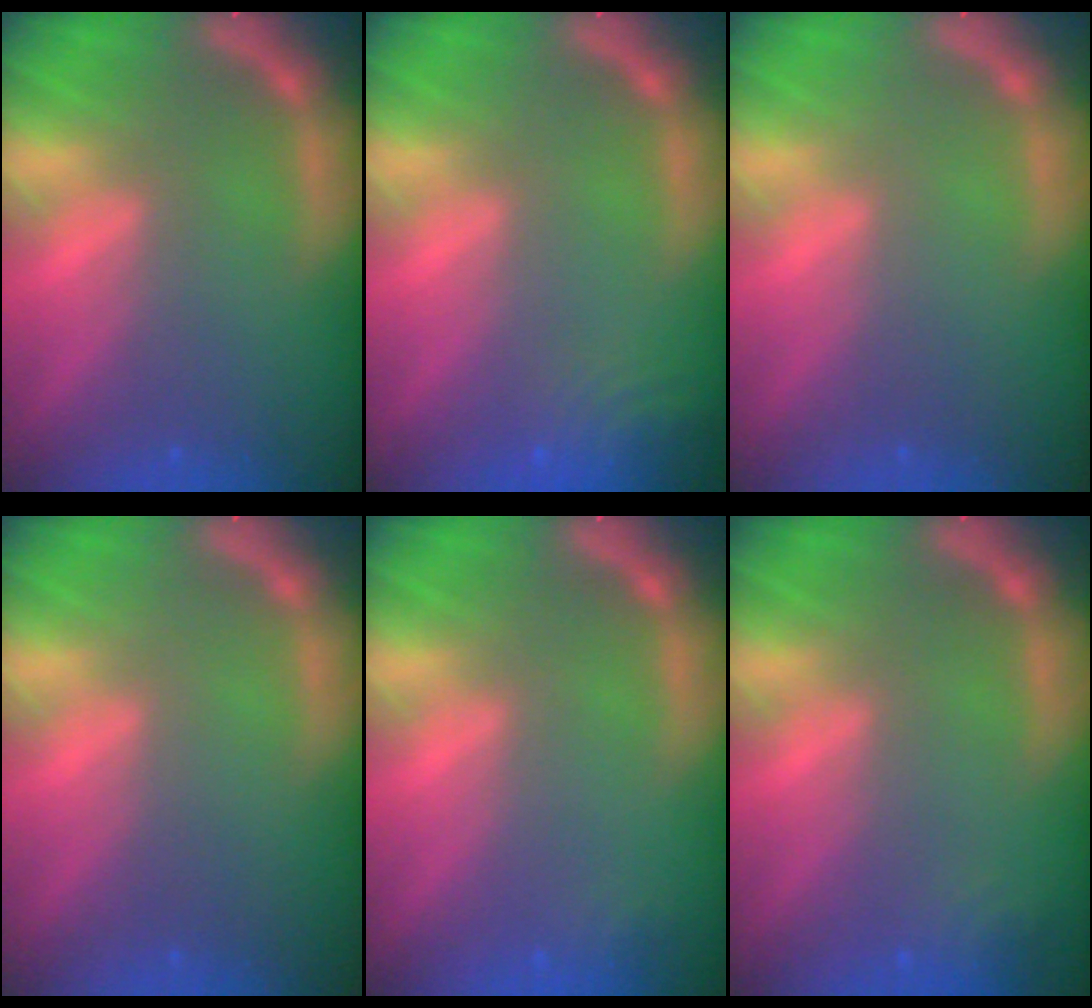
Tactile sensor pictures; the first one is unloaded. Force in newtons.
{"total": 5.1}
{"total": 0.0}
{"total": 0.0}
{"total": 0.9}
{"total": 1.9}